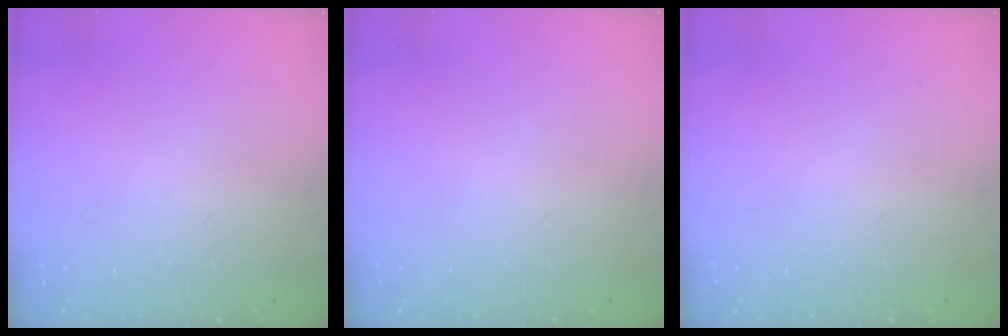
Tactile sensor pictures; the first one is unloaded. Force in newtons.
{"total": 0.0}
{"total": 0.0}